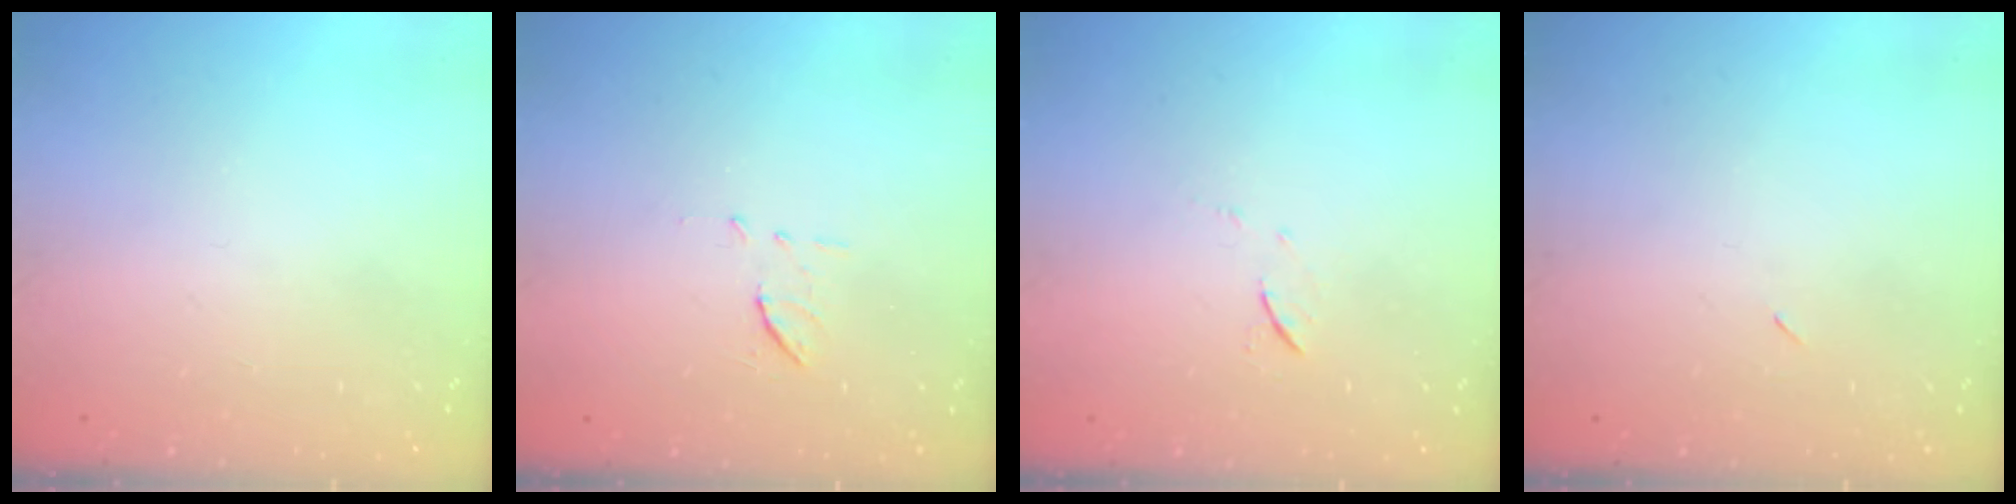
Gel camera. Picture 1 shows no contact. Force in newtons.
{"total": 6.8, "press": 6.6, "slide": 1.8}
{"total": 5.2, "press": 5.1, "slide": 0.7}
{"total": 2.3, "press": 2.0, "slide": 1.2}